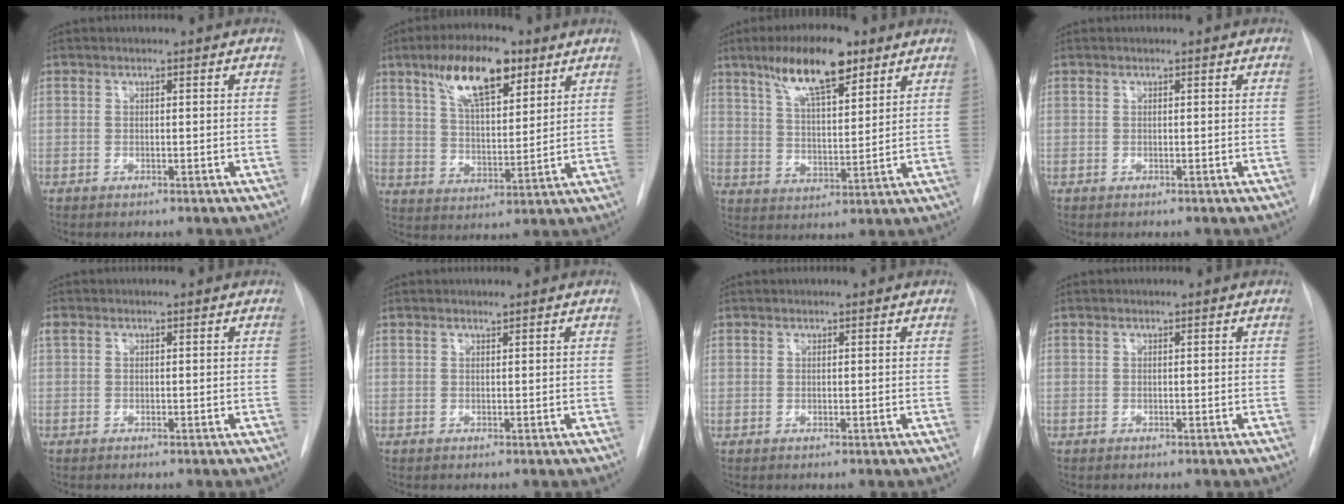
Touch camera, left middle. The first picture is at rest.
{"total": 12.2, "force": [7.1, 4.0, 9.0], "torque": [-0.161, 0.012, 0.127]}
{"total": 11.8, "force": [7.6, 3.0, 8.5], "torque": [-0.151, 0.009, 0.134]}
{"total": 0.0}
{"total": 0.8, "force": [0.5, 0.5, 0.4], "torque": [-0.017, 0.021, 0.010]}
{"total": 0.6, "force": [0.5, -0.1, 0.2], "torque": [-0.011, 0.002, 0.012]}
{"total": 0.6, "force": [0.5, 0.3, 0.0], "torque": [0.000, -0.002, 0.005]}
{"total": 0.0}